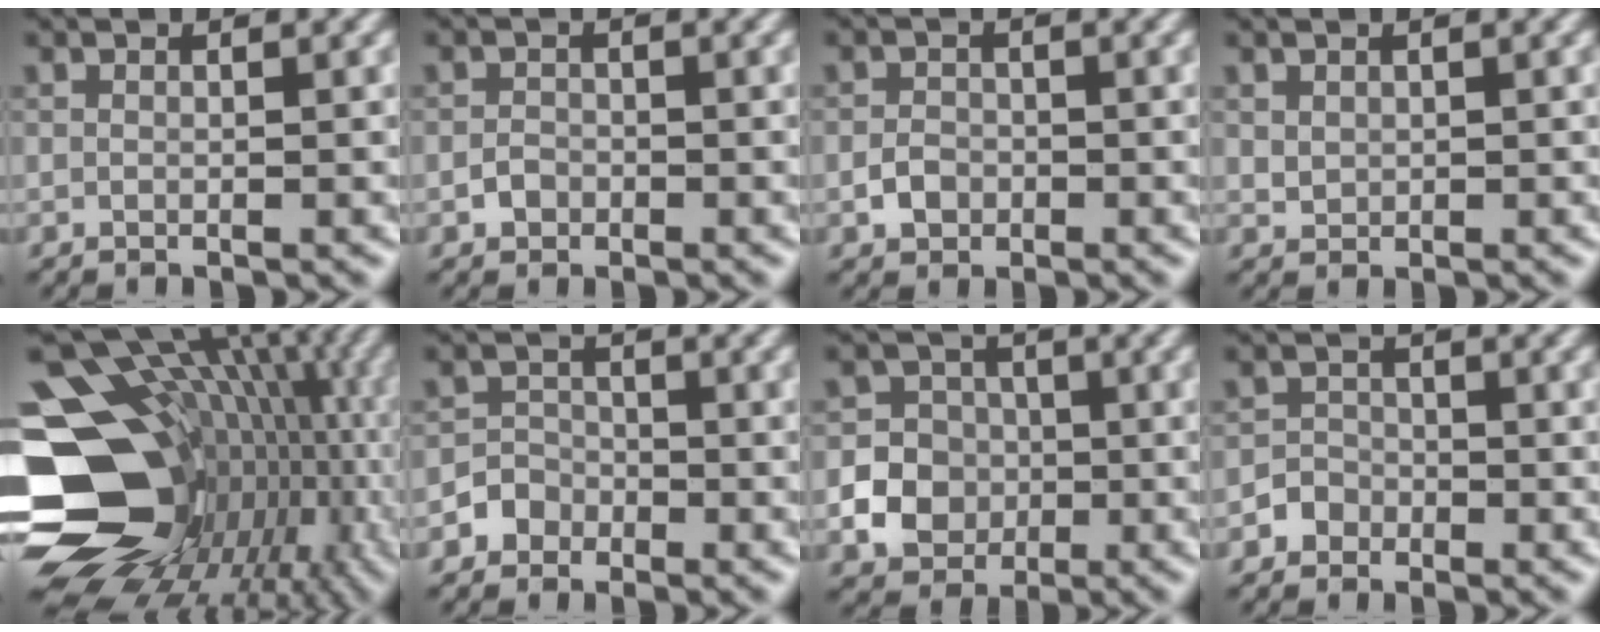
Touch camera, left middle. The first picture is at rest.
{"total": 1.2, "force": [-0.6, 0.9, 0.3], "torque": [-0.003, 0.000, -0.013]}
{"total": 1.6, "force": [-0.6, 1.4, 0.6], "torque": [-0.008, 0.000, -0.015]}
{"total": 0.9, "force": [0.4, 0.7, 0.3], "torque": [-0.008, -0.003, 0.013]}
{"total": 20.0, "force": [-3.4, 15.8, 11.8], "torque": [-0.205, 0.011, -0.025]}
{"total": 2.3, "force": [-1.4, 1.8, 0.1], "torque": [0.023, 0.008, -0.031]}
{"total": 7.5, "force": [-2.1, 7.0, 1.9], "torque": [-0.029, -0.004, -0.061]}
{"total": 1.7, "force": [-1.0, 1.4, 0.1], "torque": [0.013, 0.006, -0.022]}